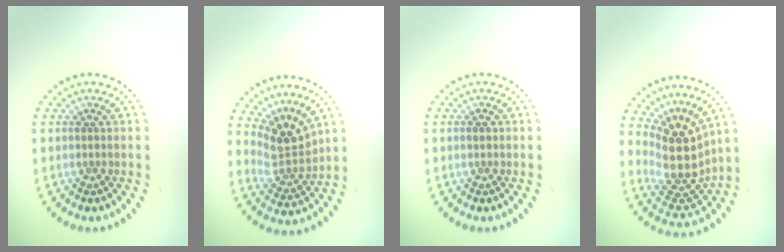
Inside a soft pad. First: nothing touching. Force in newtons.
{"total": 3.7, "press": 2.6, "slide": 2.6}
{"total": 0.7, "press": 0.7, "slide": 0.1}
{"total": 5.0, "press": 3.7, "slide": 3.3}